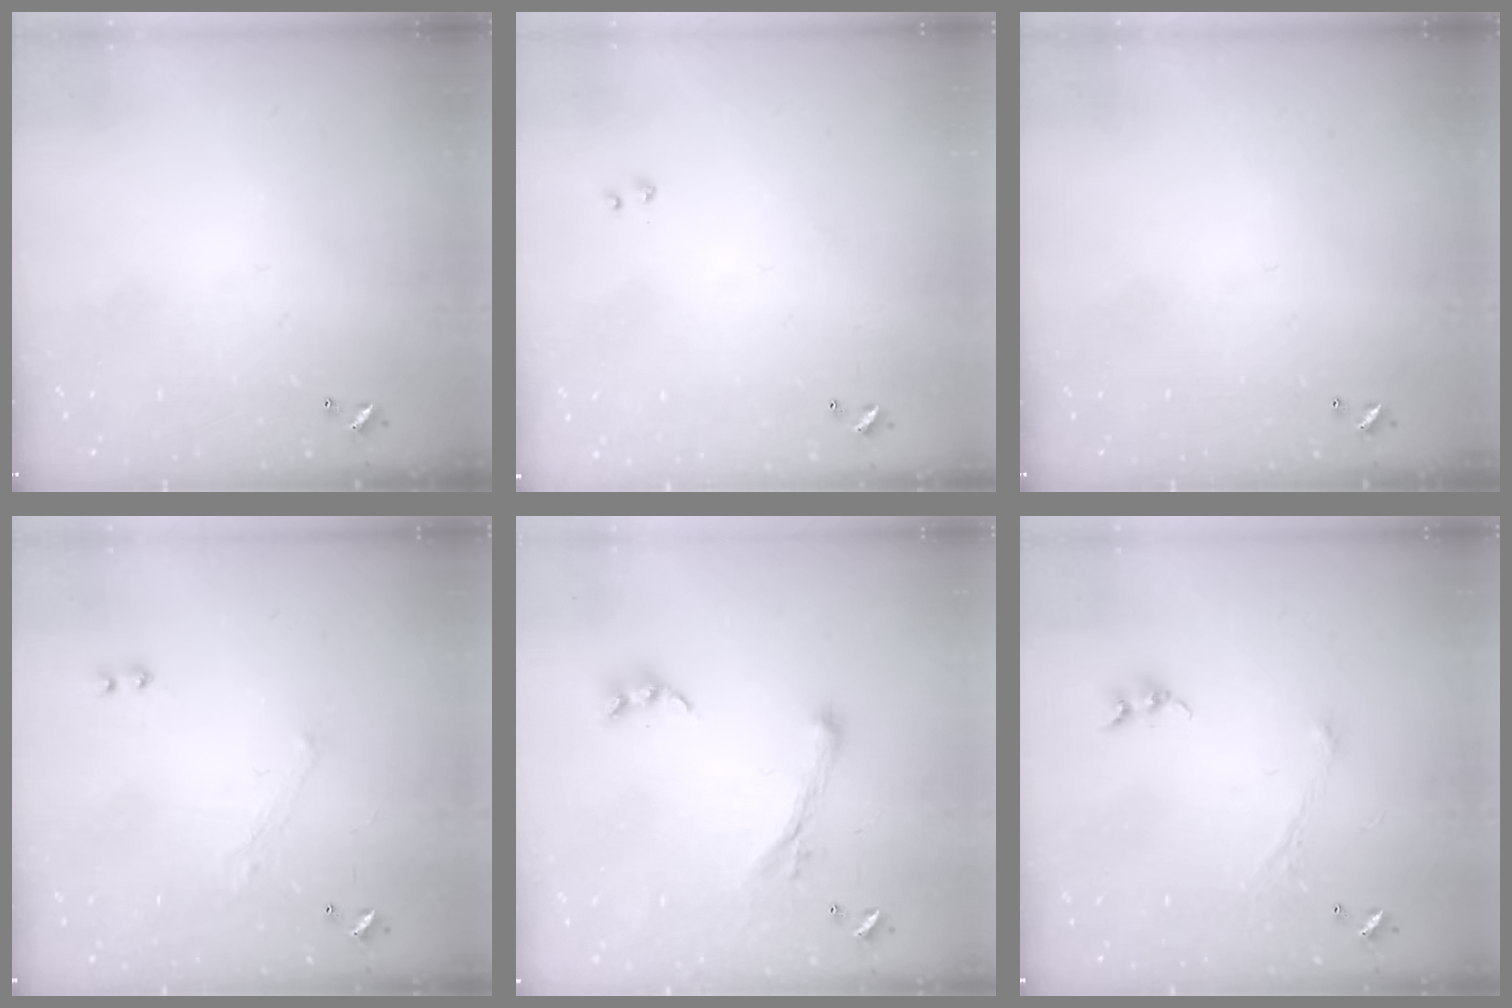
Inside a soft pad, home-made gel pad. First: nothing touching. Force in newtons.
{"total": 8.2, "press": 8.2, "slide": 0.5}
{"total": 0.0}
{"total": 1.0, "press": 0.9, "slide": 0.5}
{"total": 1.1, "press": 0.6, "slide": 0.9}
{"total": 1.1, "press": 1.0, "slide": 0.6}